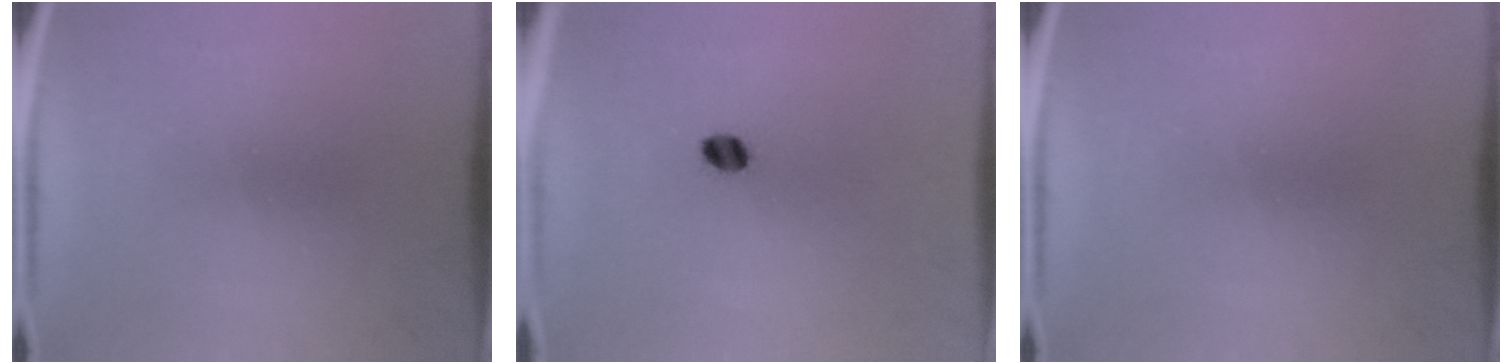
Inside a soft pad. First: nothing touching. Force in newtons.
{"total": 2.8}
{"total": 0.0}